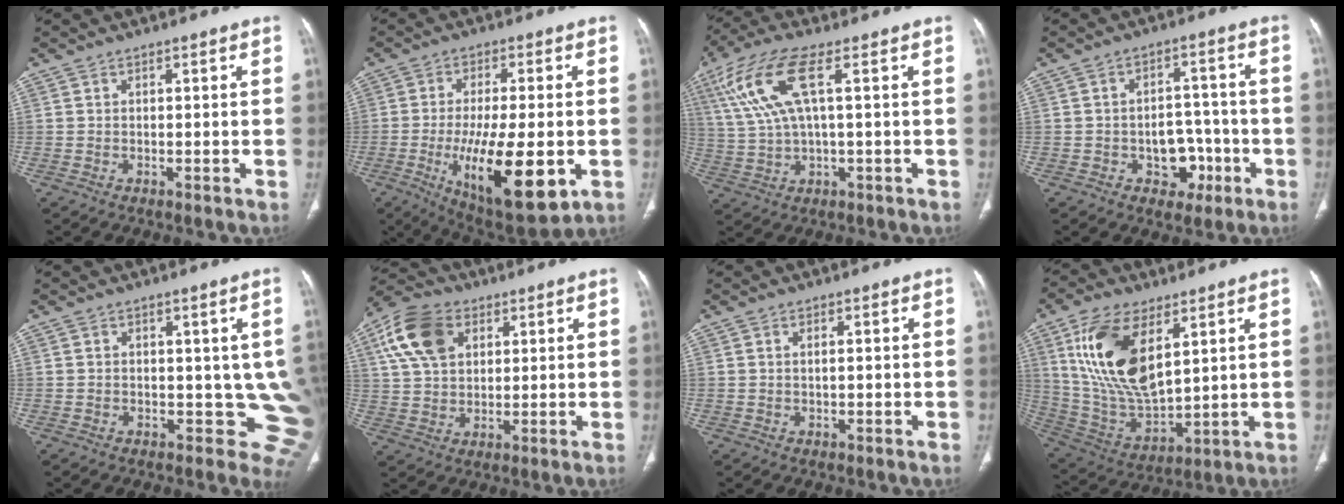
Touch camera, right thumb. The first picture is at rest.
{"total": 18.8, "force": [-4.7, 6.3, 17.1], "torque": [-0.285, -0.017, -0.060]}
{"total": 11.5, "force": [3.8, 3.1, 10.4], "torque": [-0.258, 0.011, 0.080]}
{"total": 7.5, "force": [-2.8, 5.6, 4.2], "torque": [-0.022, 0.033, -0.033]}
{"total": 5.9, "force": [0.3, 3.9, 4.4], "torque": [-0.018, -0.010, 0.011]}
{"total": 12.7, "force": [5.0, 8.6, 8.0], "torque": [-0.142, 0.002, 0.091]}
{"total": 1.0, "force": [0.3, 0.3, 0.9], "torque": [-0.021, 0.001, 0.005]}
{"total": 18.9, "force": [7.5, 9.0, 14.9], "torque": [-0.277, -0.029, 0.156]}